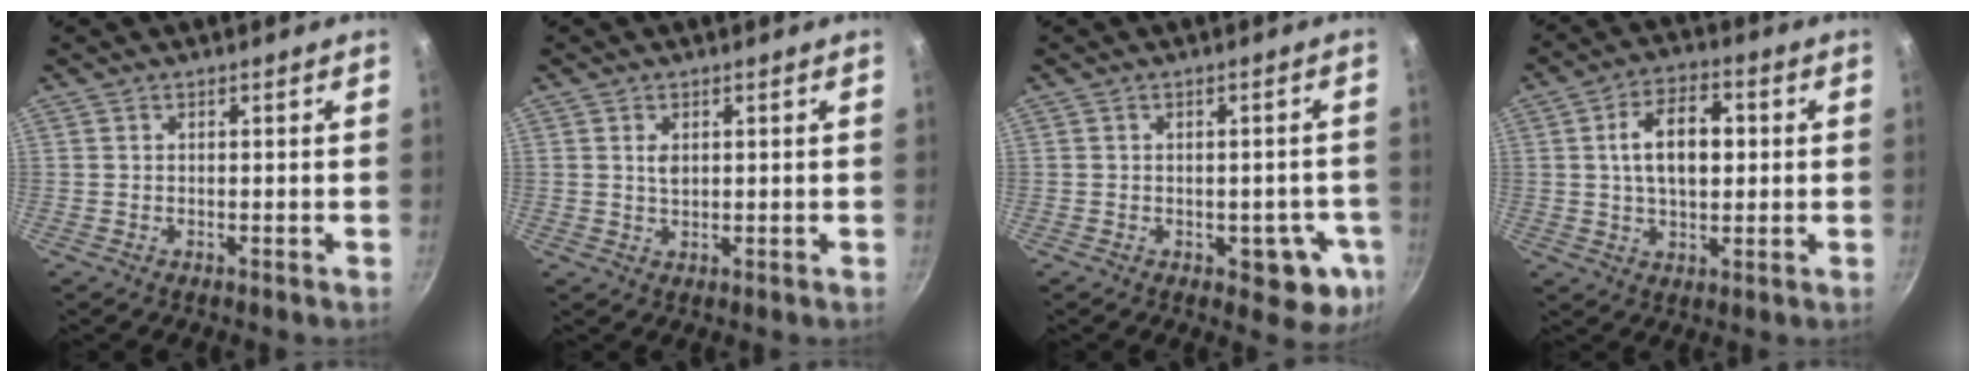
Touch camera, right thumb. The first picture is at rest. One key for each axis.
{"total": 2.1, "fx": 0.6, "fy": 1.3, "fz": 1.5, "tx": -0.023, "ty": -0.004, "tz": 0.013}
{"total": 6.6, "fx": -2.6, "fy": 3.4, "fz": 5.1, "tx": -0.033, "ty": 0.011, "tz": -0.025}
{"total": 11.0, "fx": 1.5, "fy": 6.3, "fz": 8.9, "tx": -0.135, "ty": 0.011, "tz": 0.023}